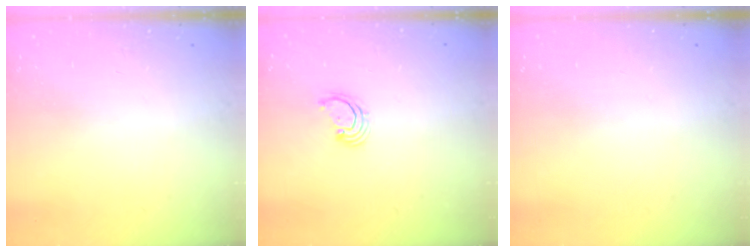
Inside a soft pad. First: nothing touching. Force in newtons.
{"total": 2.6, "press": 2.6, "slide": 0.3}
{"total": 0.0}